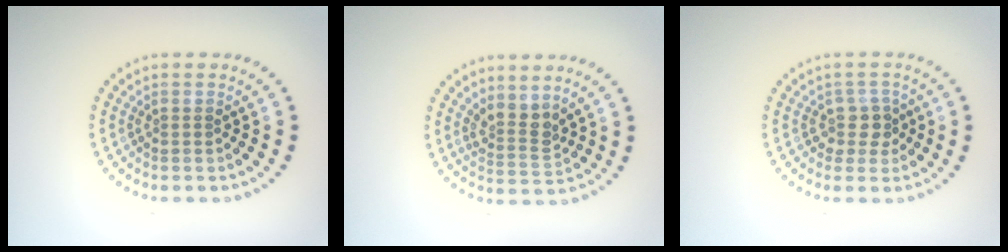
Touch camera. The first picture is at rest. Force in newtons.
{"total": 2.6, "press": 1.9, "slide": 1.7}
{"total": 2.3, "press": 1.8, "slide": 1.5}